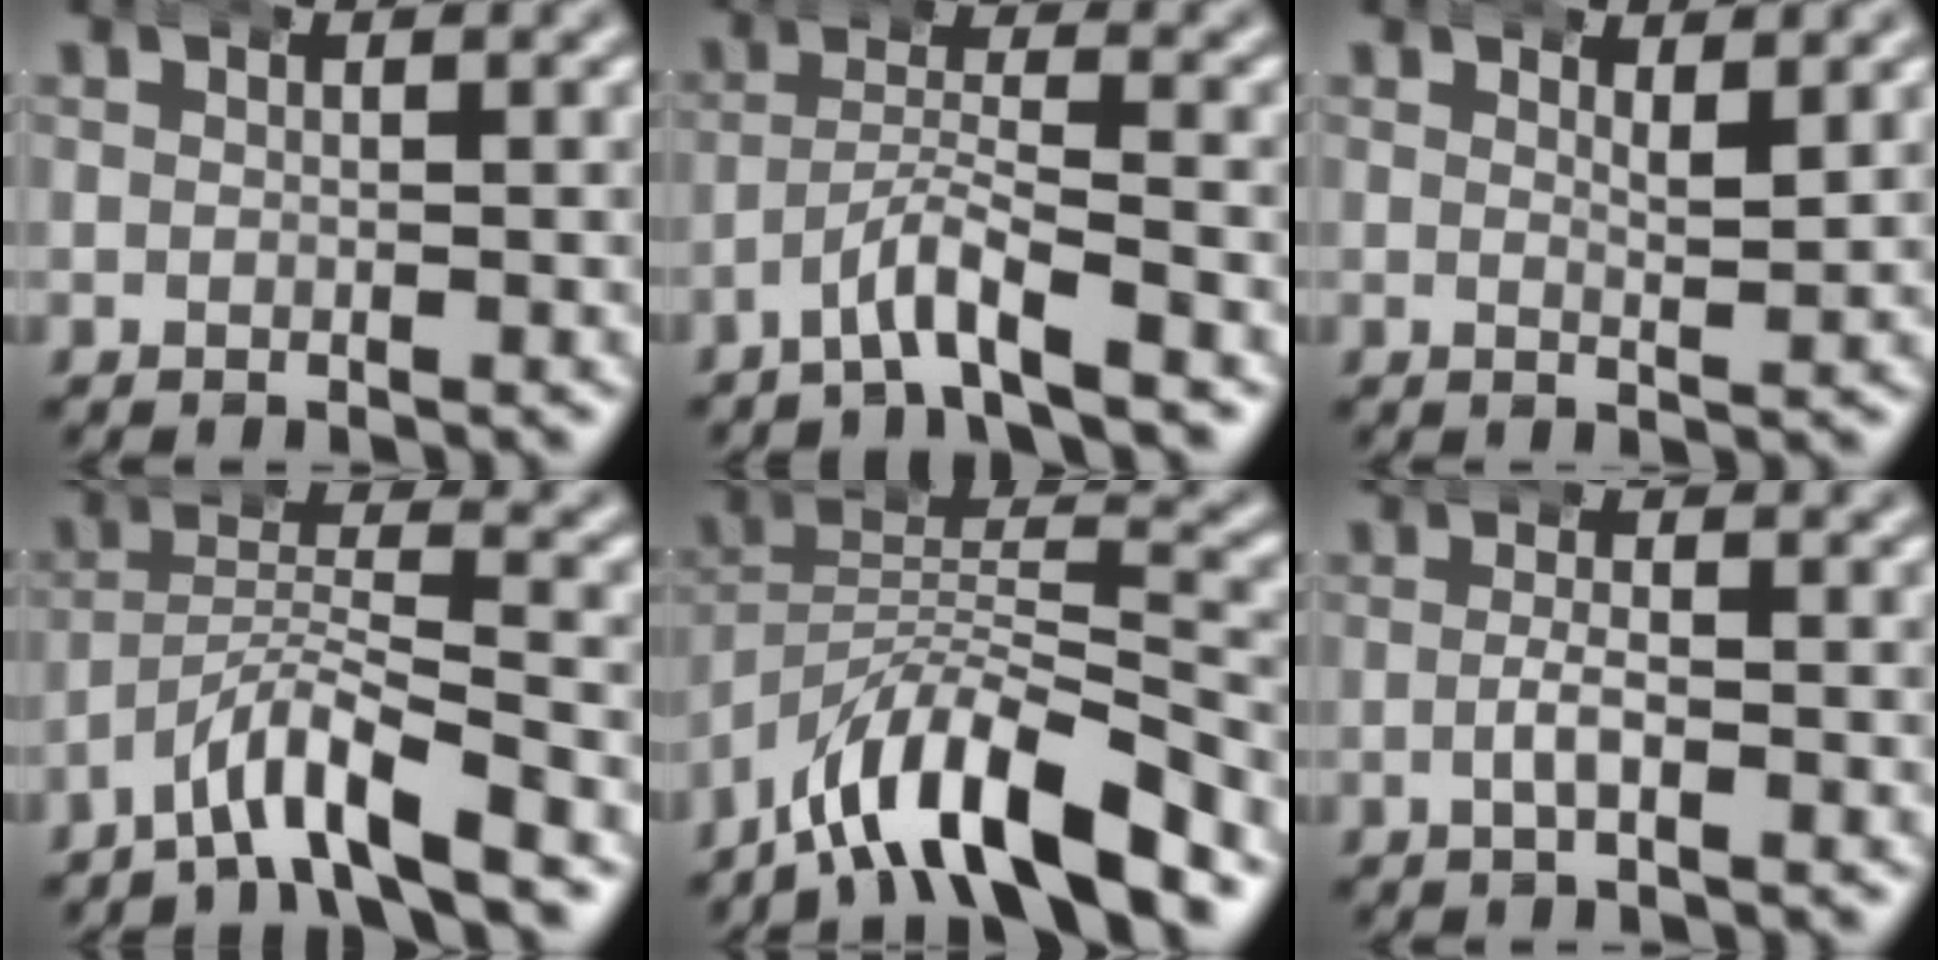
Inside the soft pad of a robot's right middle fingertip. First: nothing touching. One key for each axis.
{"total": 3.6, "fx": -2.7, "fy": 0.1, "fz": 2.4, "tx": -0.042, "ty": 0.005, "tz": -0.051}
{"total": 1.6, "fx": 1.2, "fy": 0.1, "fz": 1.1, "tx": -0.019, "ty": -0.008, "tz": 0.020}
{"total": 5.3, "fx": -4.1, "fy": 1.4, "fz": 3.1, "tx": -0.052, "ty": 0.000, "tz": -0.073}
{"total": 10.2, "fx": -5.6, "fy": 5.2, "fz": 6.7, "tx": -0.111, "ty": -0.024, "tz": -0.089}
{"total": 1.9, "fx": -1.0, "fy": 0.3, "fz": 1.6, "tx": -0.024, "ty": 0.002, "tz": -0.020}